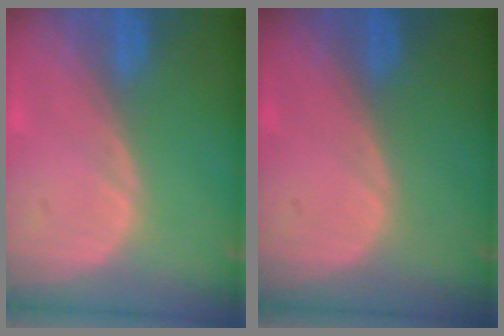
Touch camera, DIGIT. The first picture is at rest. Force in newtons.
{"total": 0.0}